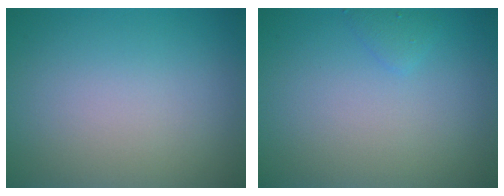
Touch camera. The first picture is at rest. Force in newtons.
{"total": 0.9, "press": 0.9, "slide": 0.0}